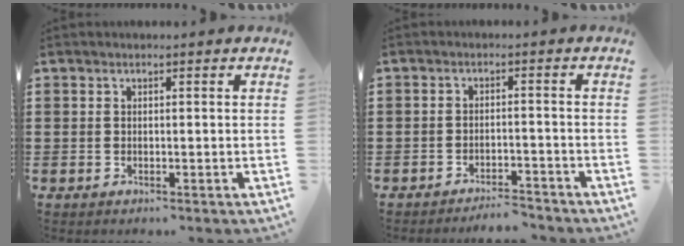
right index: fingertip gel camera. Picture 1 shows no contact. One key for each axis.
{"total": 3.1, "fx": -3.1, "fy": 0.0, "fz": 0.2, "tx": -0.009, "ty": 0.001, "tz": -0.066}